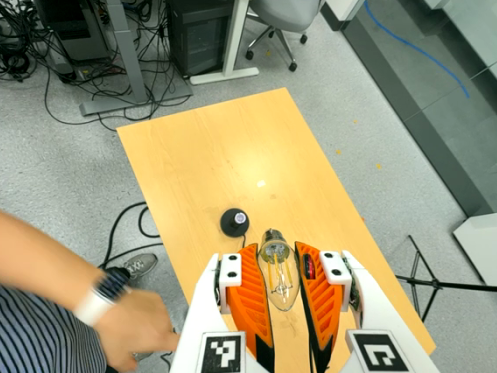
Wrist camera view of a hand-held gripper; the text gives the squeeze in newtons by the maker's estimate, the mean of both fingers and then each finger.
{"total": 22.0, "left": 25.2, "right": 18.7}